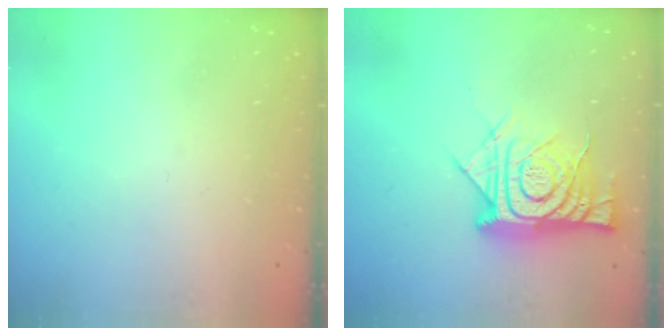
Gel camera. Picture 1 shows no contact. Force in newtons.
{"total": 14.5, "press": 14.4, "slide": 1.4}